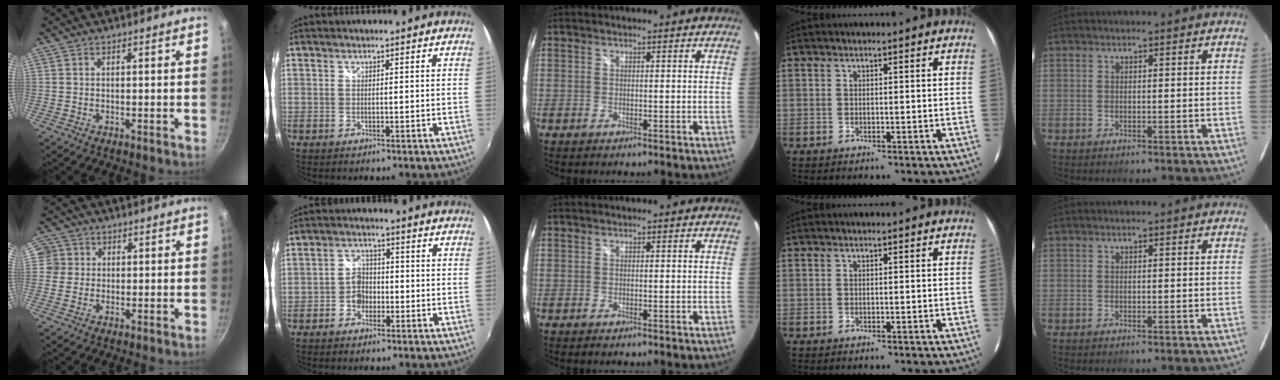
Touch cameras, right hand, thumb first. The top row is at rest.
{"thumb": {"total": 3.8, "force": [0.5, 3.8, 0.5], "torque": [0.027, 0.002, 0.000]}, "index": {"total": 3.9, "force": [-1.7, 3.2, 1.5], "torque": [-0.027, 0.012, -0.026]}}